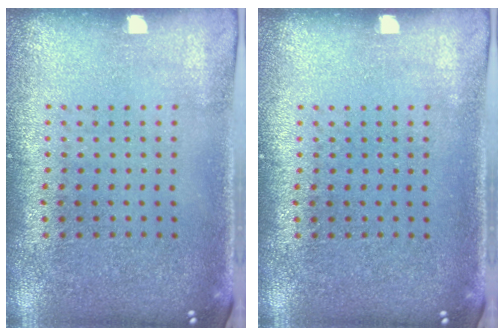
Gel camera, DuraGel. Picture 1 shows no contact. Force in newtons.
{"total": 0.0}